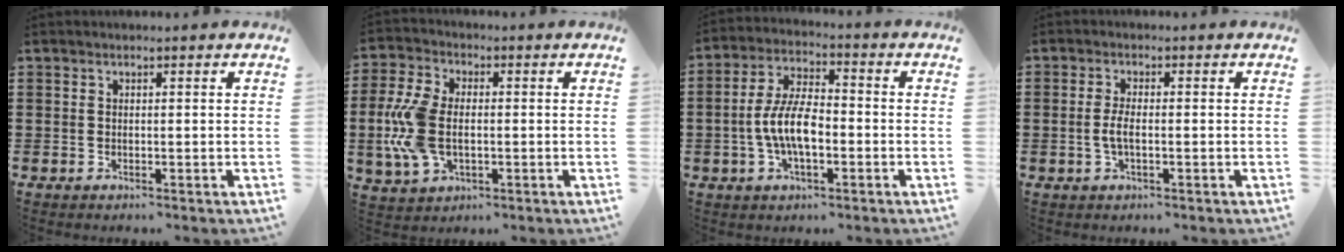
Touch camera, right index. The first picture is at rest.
{"total": 9.6, "force": [-0.9, 5.7, 7.7], "torque": [-0.198, -0.005, -0.025]}
{"total": 8.1, "force": [-1.8, 3.5, 7.1], "torque": [-0.163, -0.002, -0.043]}
{"total": 2.6, "force": [-0.5, 0.7, 2.5], "torque": [-0.061, -0.006, -0.014]}